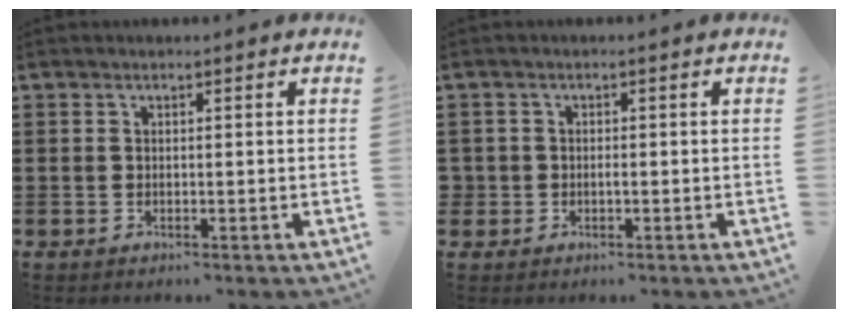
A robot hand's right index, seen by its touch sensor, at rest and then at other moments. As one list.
[{"total": 1.3, "force": [-0.5, 1.0, 0.6], "torque": [-0.016, 0.000, -0.010]}]